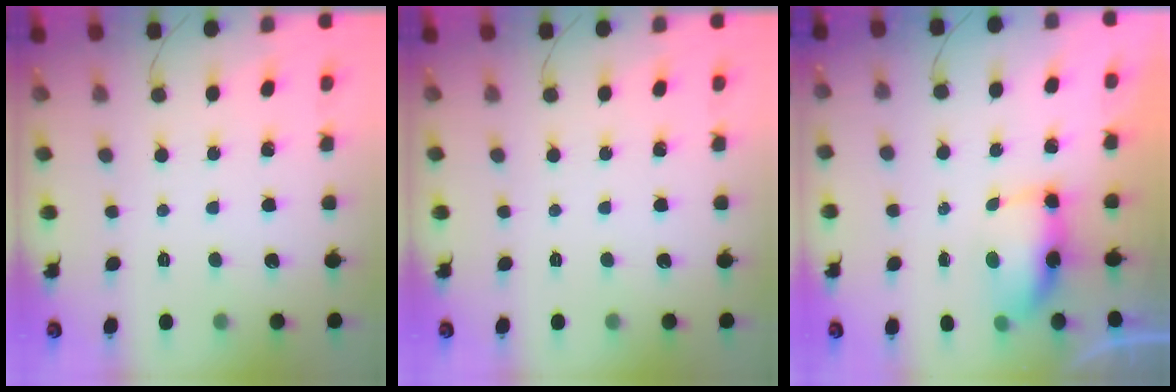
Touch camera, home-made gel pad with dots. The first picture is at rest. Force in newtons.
{"total": 0.0}
{"total": 9.2, "press": 7.8, "slide": 5.0}